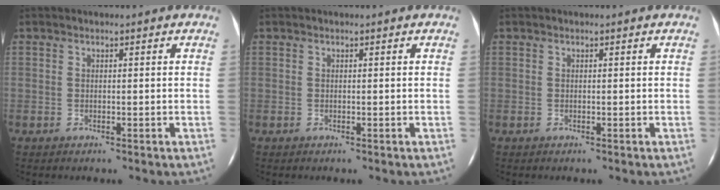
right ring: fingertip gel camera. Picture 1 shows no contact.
{"total": 0.0}
{"total": 0.0}